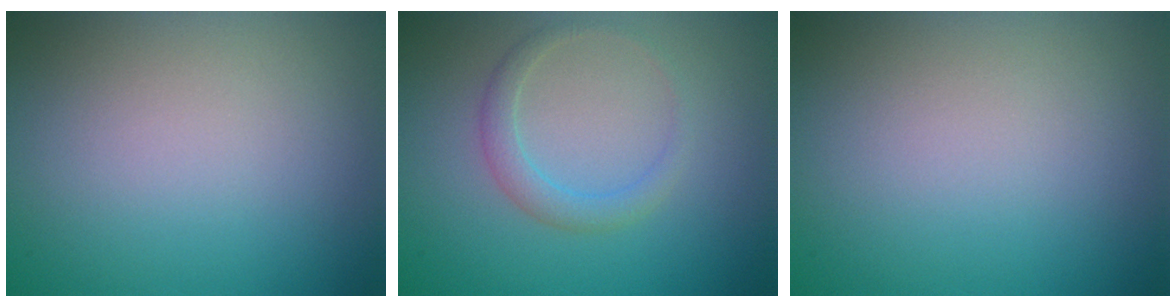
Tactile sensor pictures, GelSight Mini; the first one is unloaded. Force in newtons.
{"total": 1.8, "press": 1.8, "slide": 0.2}
{"total": 0.0}